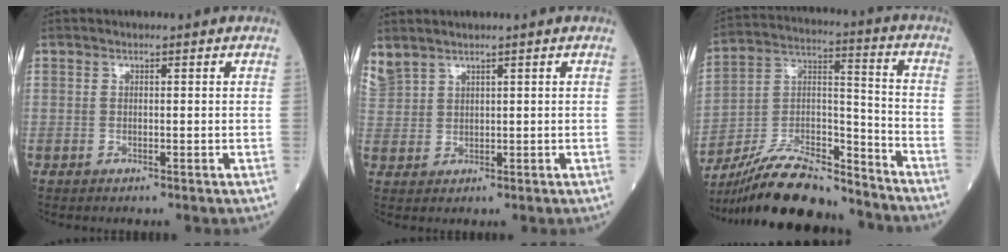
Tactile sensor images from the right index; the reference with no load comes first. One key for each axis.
{"total": 3.4, "fx": 3.0, "fy": 1.5, "fz": 0.7, "tx": -0.027, "ty": 0.016, "tz": 0.078}
{"total": 19.5, "fx": -17.7, "fy": 3.9, "fz": 7.1, "tx": -0.147, "ty": 0.016, "tz": -0.309}